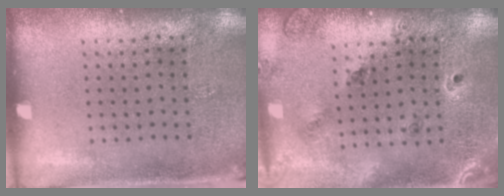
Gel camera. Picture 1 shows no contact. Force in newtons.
{"total": 1.3, "press": 1.3, "slide": 0.5}